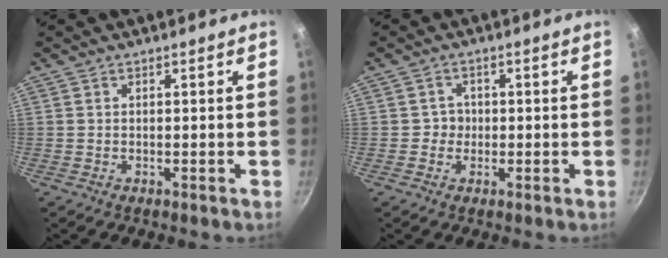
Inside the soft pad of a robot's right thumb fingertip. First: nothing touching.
{"total": 2.3, "force": [-0.3, 2.2, 0.5], "torque": [0.014, 0.004, -0.009]}